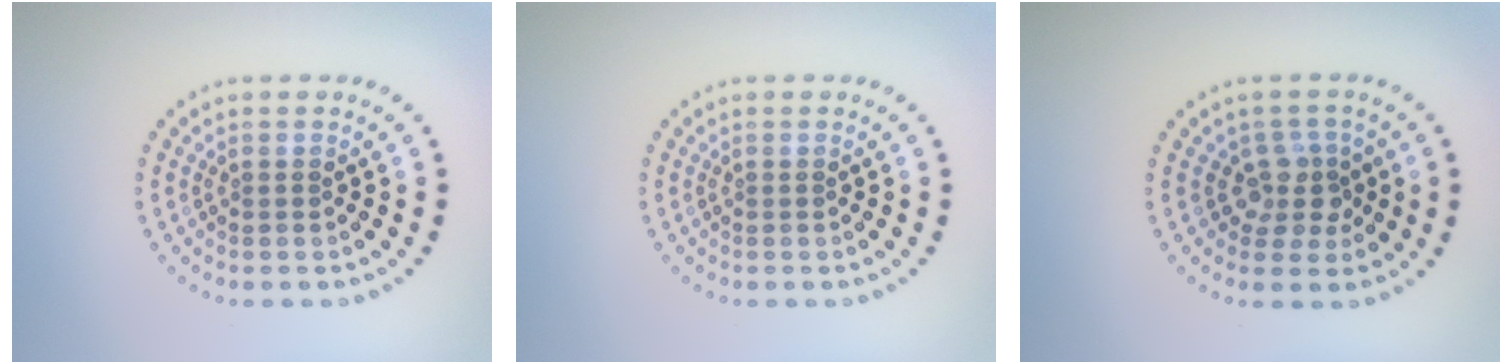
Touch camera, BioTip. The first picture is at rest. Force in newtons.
{"total": 0.0}
{"total": 2.8, "press": 2.2, "slide": 1.8}